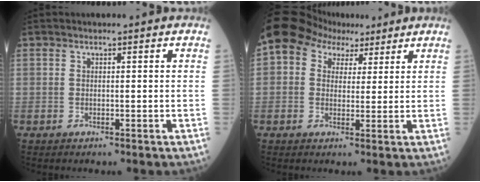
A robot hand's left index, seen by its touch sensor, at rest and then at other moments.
{"total": 13.2, "force": [7.6, 9.4, 5.1], "torque": [-0.125, 0.071, 0.135]}